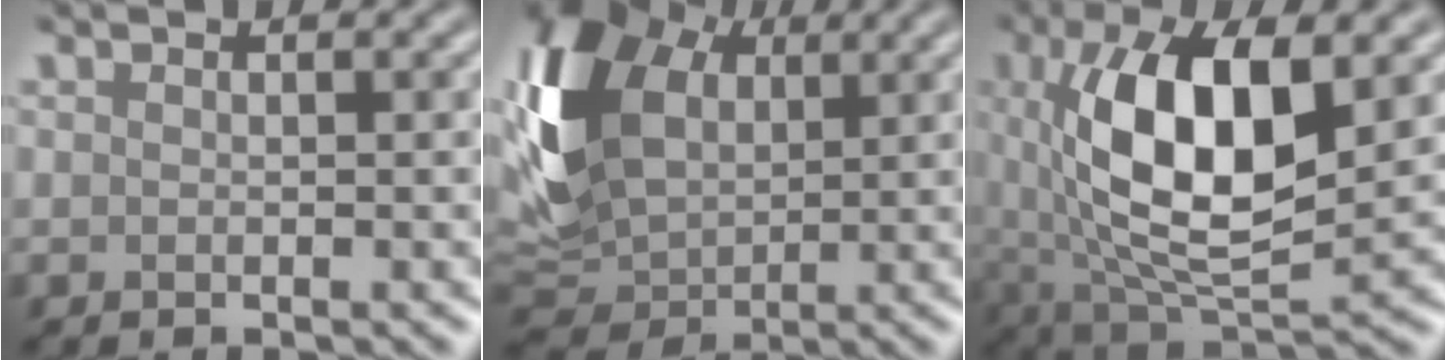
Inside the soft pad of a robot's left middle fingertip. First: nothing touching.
{"total": 11.7, "force": [3.5, 8.1, 7.6], "torque": [-0.200, 0.015, 0.063]}
{"total": 11.4, "force": [2.0, 5.0, 10.1], "torque": [-0.179, -0.001, 0.035]}